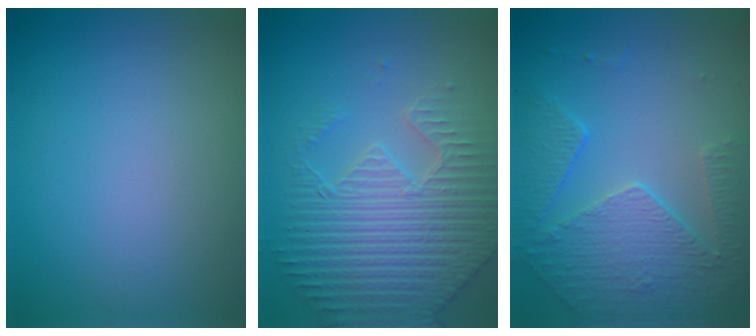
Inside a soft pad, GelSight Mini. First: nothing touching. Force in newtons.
{"total": 6.7, "press": 5.3, "slide": 4.2}
{"total": 5.1, "press": 3.7, "slide": 3.6}